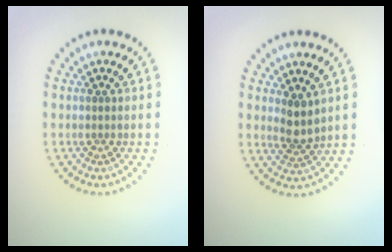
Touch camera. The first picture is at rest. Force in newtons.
{"total": 2.1, "press": 1.8, "slide": 1.1}